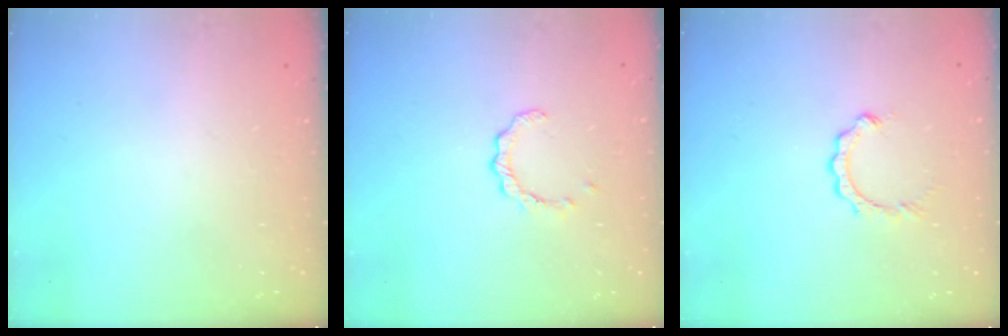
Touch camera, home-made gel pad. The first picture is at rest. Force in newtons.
{"total": 1.8, "press": 1.8, "slide": 0.3}
{"total": 2.9, "press": 2.9, "slide": 0.3}